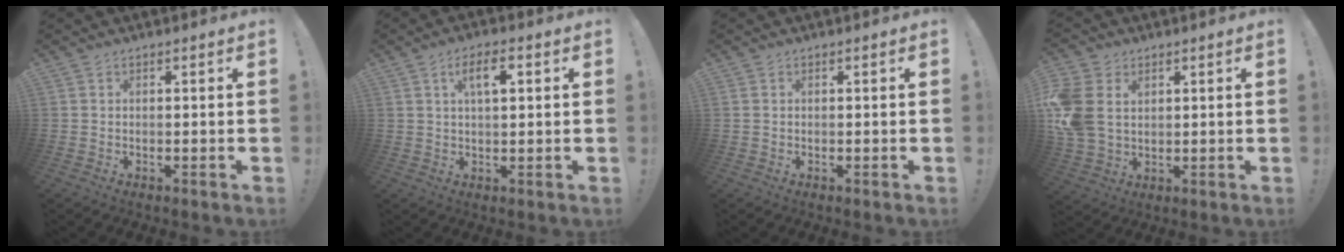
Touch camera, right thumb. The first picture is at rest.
{"total": 6.1, "force": [2.2, 2.3, 5.2], "torque": [-0.082, 0.001, 0.031]}
{"total": 0.5, "force": [0.2, 0.4, 0.3], "torque": [-0.012, 0.004, 0.005]}
{"total": 12.5, "force": [2.8, 9.6, 7.4], "torque": [-0.169, -0.010, 0.057]}